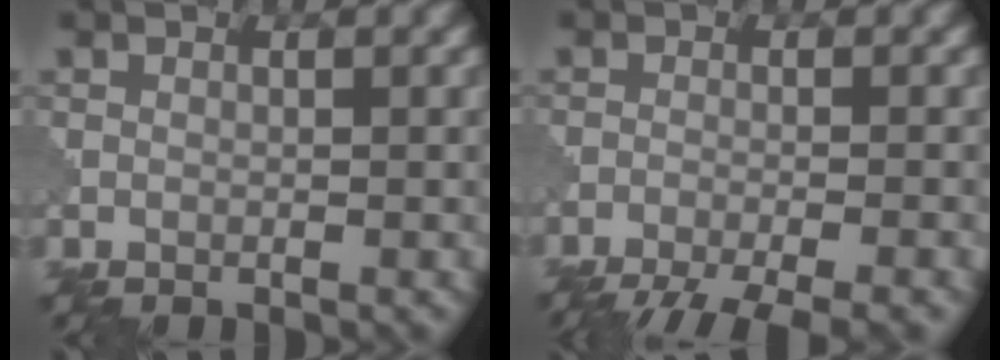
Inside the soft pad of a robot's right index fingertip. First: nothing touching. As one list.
[{"total": 6.8, "force": [-5.4, 1.2, 4.0], "torque": [-0.057, -0.023, -0.089]}]